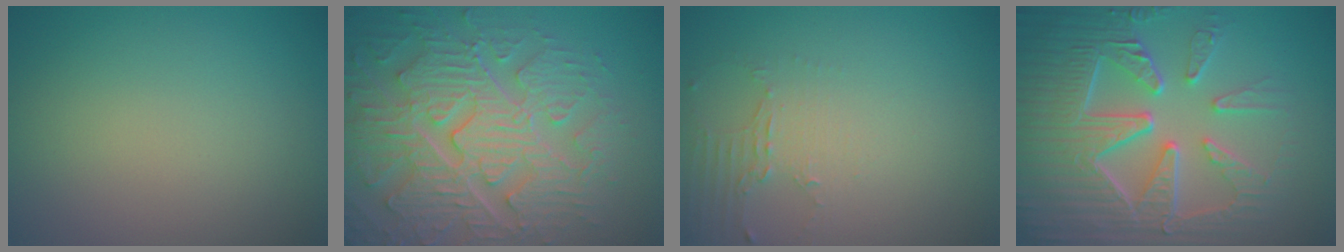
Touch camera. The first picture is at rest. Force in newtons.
{"total": 8.5, "press": 6.5, "slide": 5.4}
{"total": 2.0, "press": 1.5, "slide": 1.4}
{"total": 8.9, "press": 6.5, "slide": 6.1}